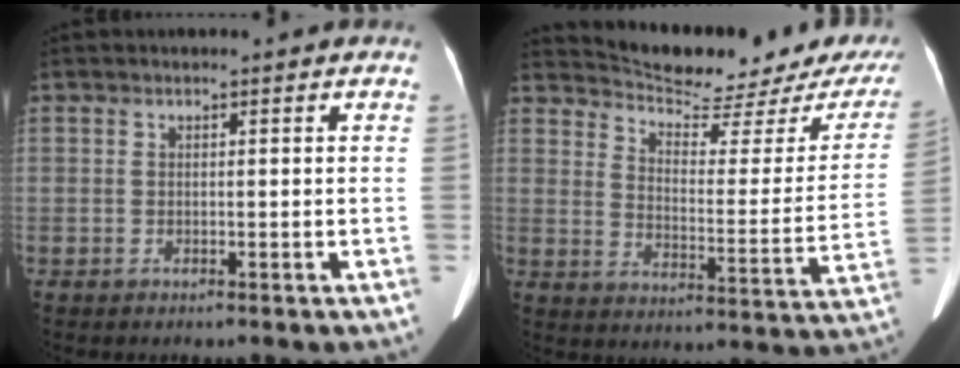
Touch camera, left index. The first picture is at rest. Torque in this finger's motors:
{"motor_torque": [0.15, -0.45, 0.00, 0.00]}